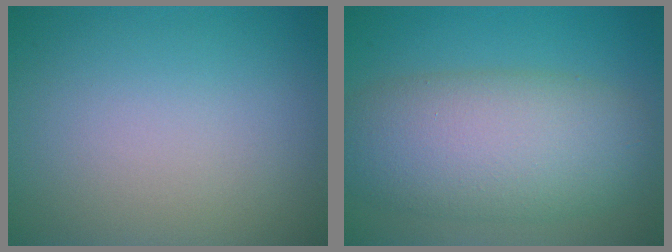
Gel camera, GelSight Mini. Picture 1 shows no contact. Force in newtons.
{"total": 9.0, "press": 9.0, "slide": 0.3}